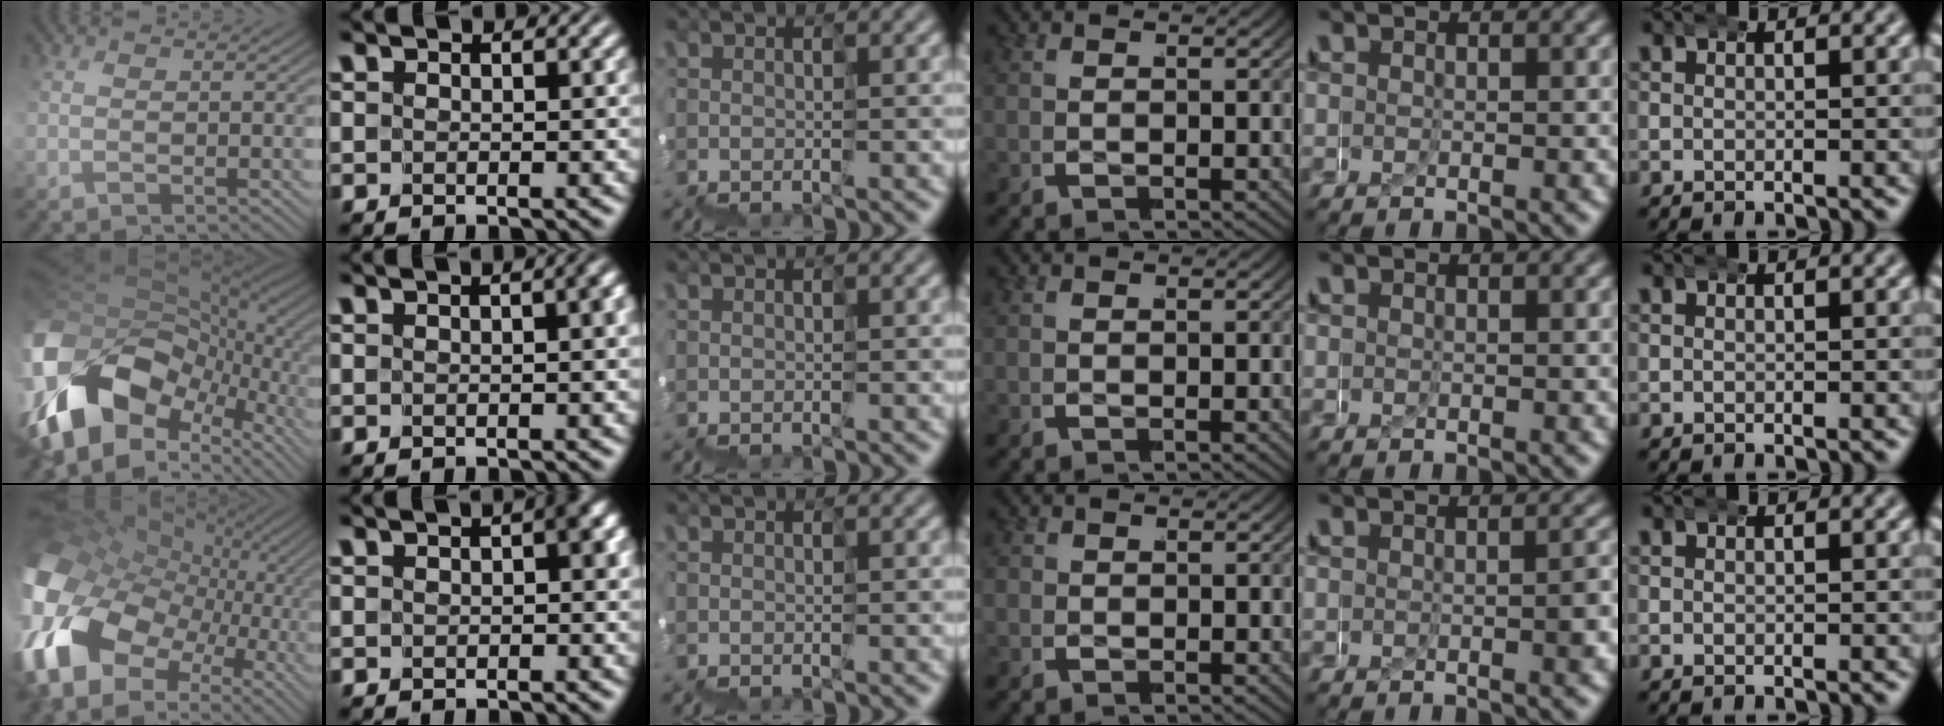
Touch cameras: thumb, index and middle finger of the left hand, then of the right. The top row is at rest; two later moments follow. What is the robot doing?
{"motion": "wrap", "object": "ethernet cable"}